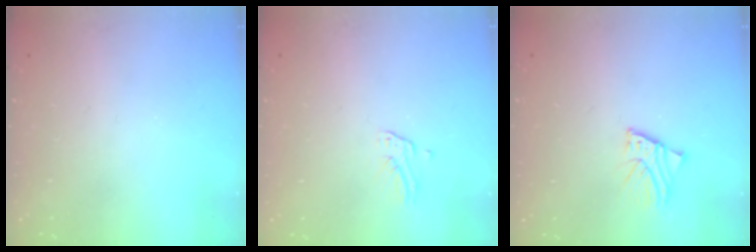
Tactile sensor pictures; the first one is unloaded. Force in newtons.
{"total": 2.6, "press": 2.6, "slide": 0.2}
{"total": 2.8, "press": 2.7, "slide": 0.3}